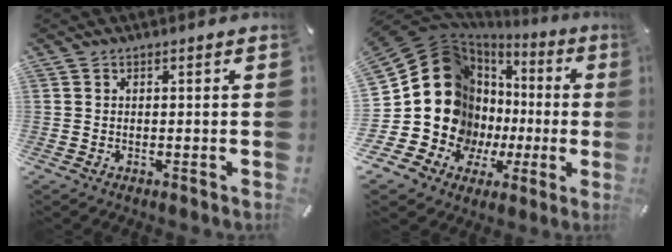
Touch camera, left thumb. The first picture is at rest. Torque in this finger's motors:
{"motor_torque": [1.34, 3.67, 1.54, 1.23, 0.16]}